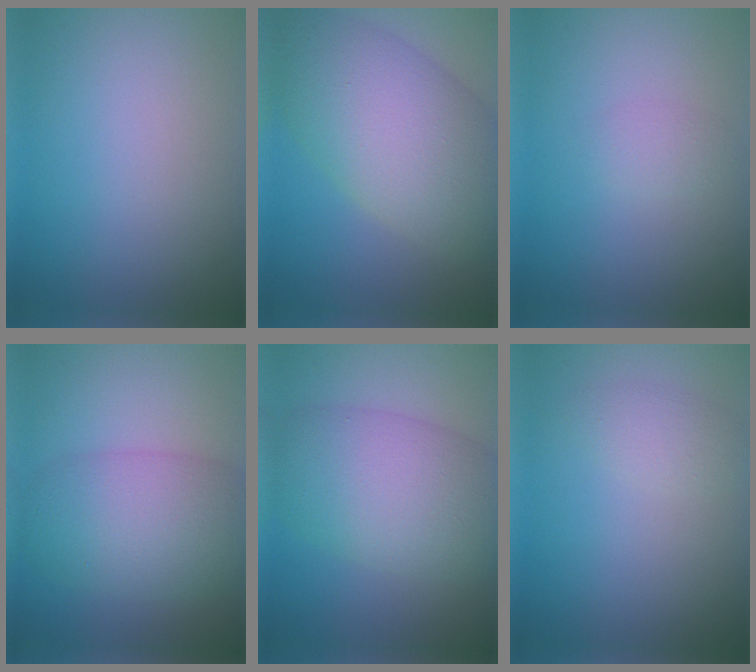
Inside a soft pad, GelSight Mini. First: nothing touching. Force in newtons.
{"total": 10.9, "press": 10.9, "slide": 0.2}
{"total": 1.2, "press": 1.2, "slide": 0.0}
{"total": 7.3, "press": 7.3, "slide": 0.5}
{"total": 8.8, "press": 8.8, "slide": 0.5}
{"total": 1.6, "press": 1.6, "slide": 0.1}